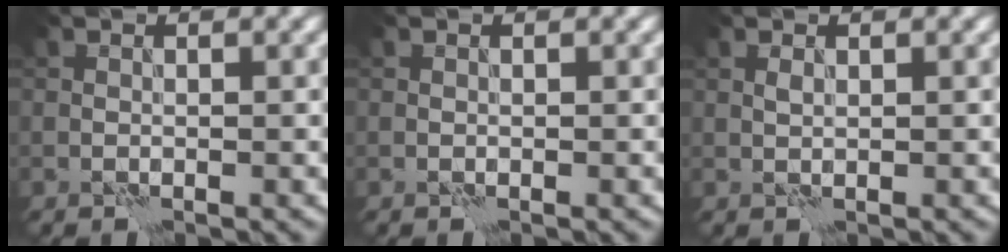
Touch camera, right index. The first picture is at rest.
{"total": 0.0}
{"total": 0.5, "force": [0.3, 0.2, 0.4], "torque": [-0.011, 0.003, 0.005]}